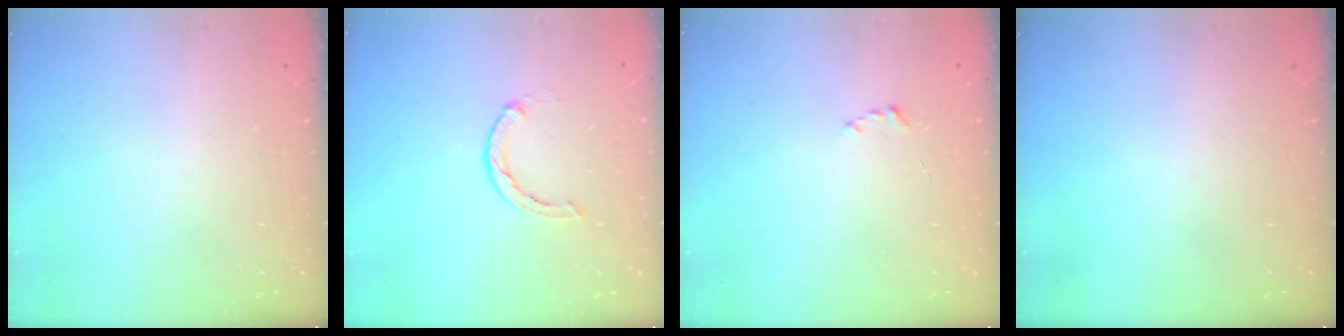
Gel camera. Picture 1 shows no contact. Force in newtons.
{"total": 2.4, "press": 2.4, "slide": 0.4}
{"total": 2.2, "press": 2.1, "slide": 0.3}
{"total": 0.0}